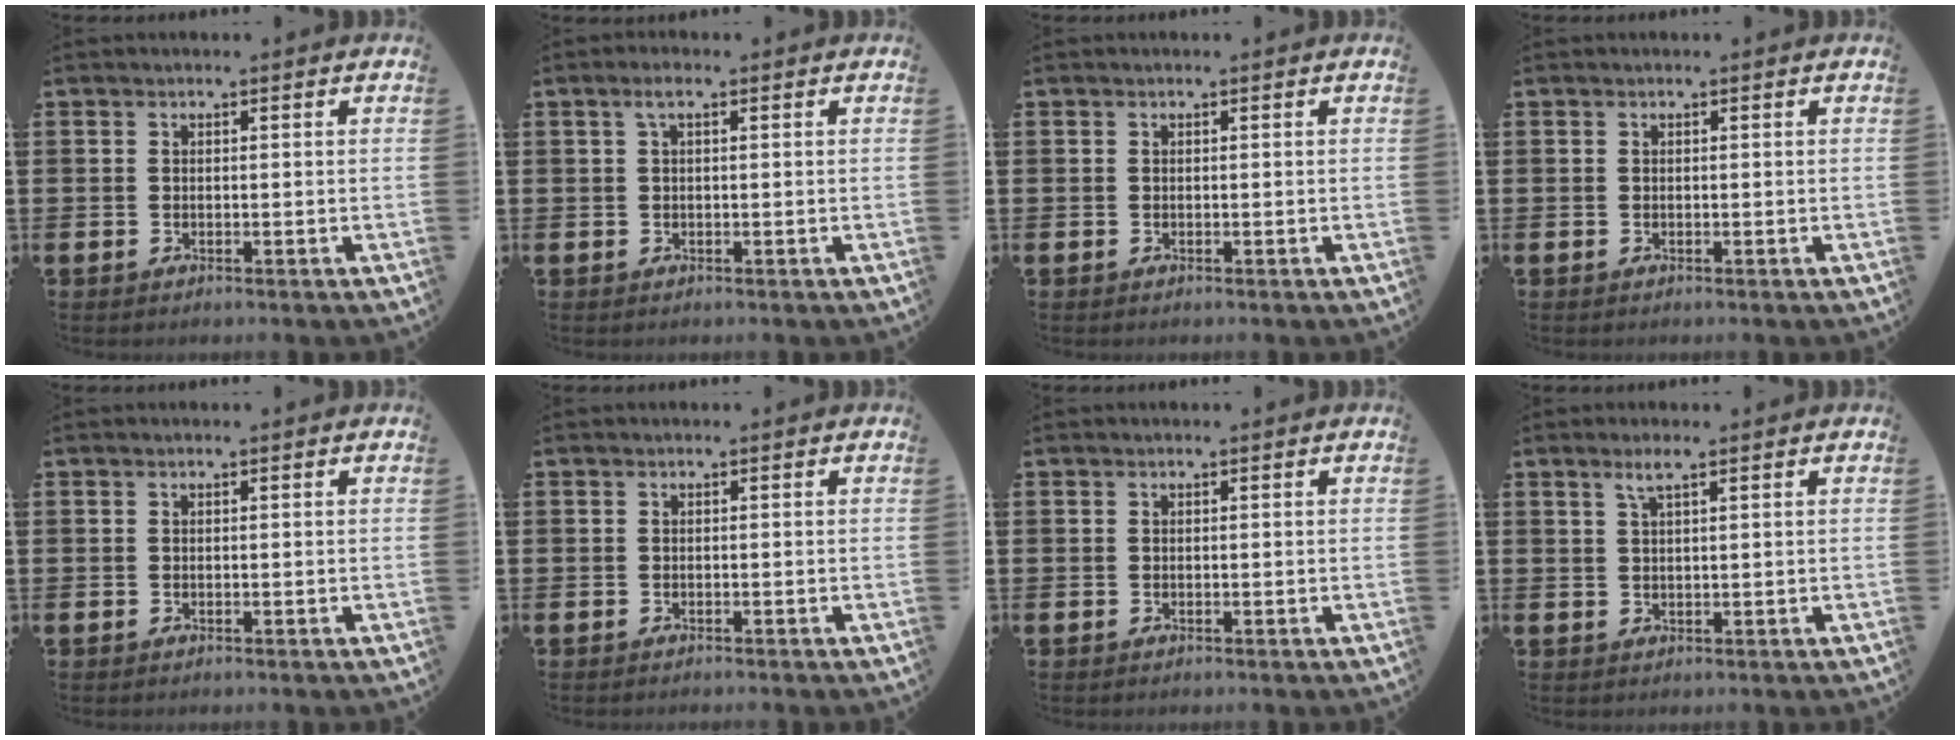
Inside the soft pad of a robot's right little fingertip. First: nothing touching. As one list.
[{"total": 1.4, "force": [0.5, 0.4, 1.3], "torque": [-0.018, 0.003, 0.005]}, {"total": 0.0}, {"total": 0.0}, {"total": 0.0}, {"total": 0.0}, {"total": 0.0}, {"total": 1.9, "force": [1.2, 0.1, 1.4], "torque": [-0.028, 0.003, 0.021]}]